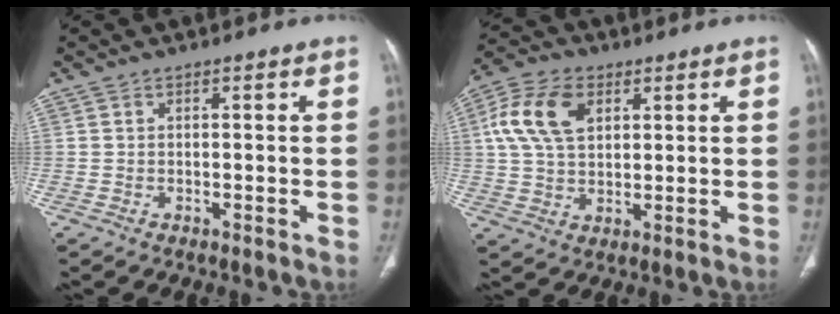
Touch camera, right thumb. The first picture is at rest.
{"total": 11.8, "force": [3.8, 7.5, 8.3], "torque": [-0.158, 0.006, 0.069]}